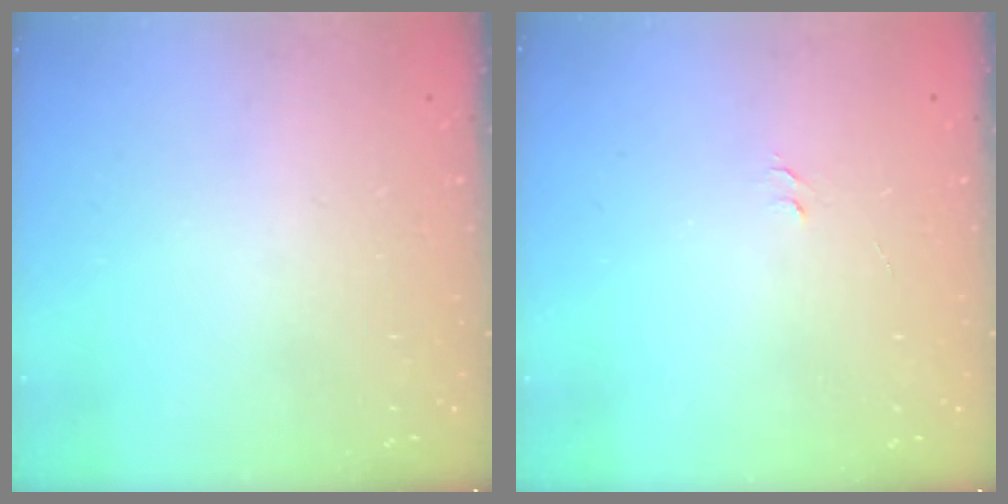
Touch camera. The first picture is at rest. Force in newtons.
{"total": 3.8, "press": 3.8, "slide": 0.3}